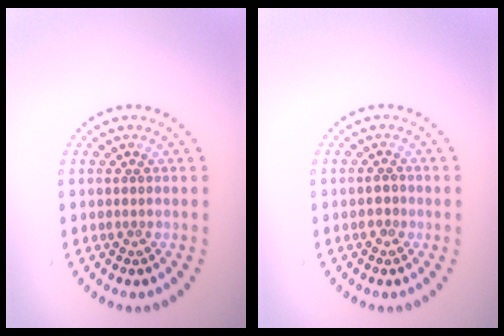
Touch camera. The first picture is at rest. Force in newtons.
{"total": 1.0, "press": 0.9, "slide": 0.3}